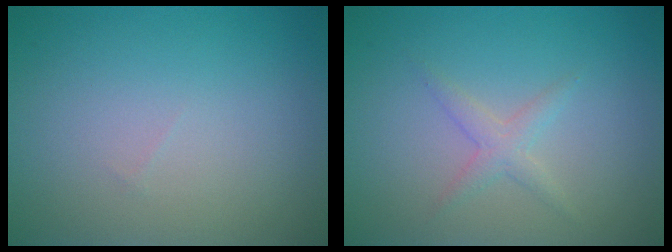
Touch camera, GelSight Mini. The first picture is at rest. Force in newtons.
{"total": 1.6, "press": 1.6, "slide": 0.1}